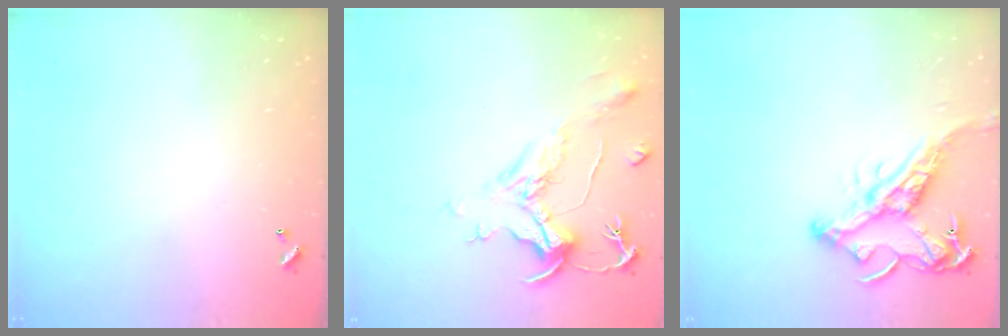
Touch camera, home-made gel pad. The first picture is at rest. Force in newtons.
{"total": 2.1, "press": 1.7, "slide": 1.3}
{"total": 15.3, "press": 15.2, "slide": 1.8}